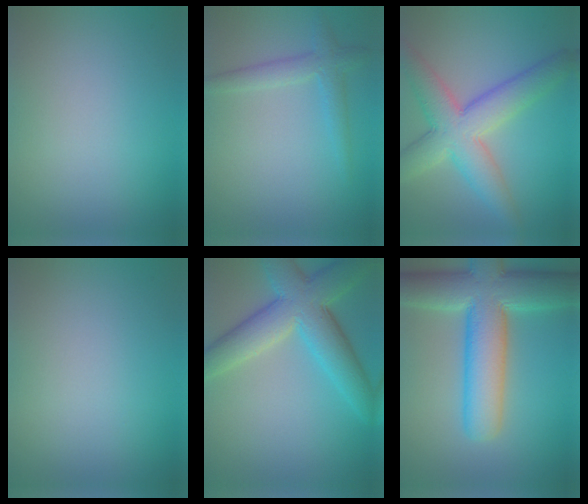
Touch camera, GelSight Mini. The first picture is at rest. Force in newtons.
{"total": 2.3, "press": 2.3, "slide": 0.0}
{"total": 7.4, "press": 7.4, "slide": 0.2}
{"total": 0.0}
{"total": 8.2, "press": 8.2, "slide": 0.5}
{"total": 10.8, "press": 10.8, "slide": 0.6}